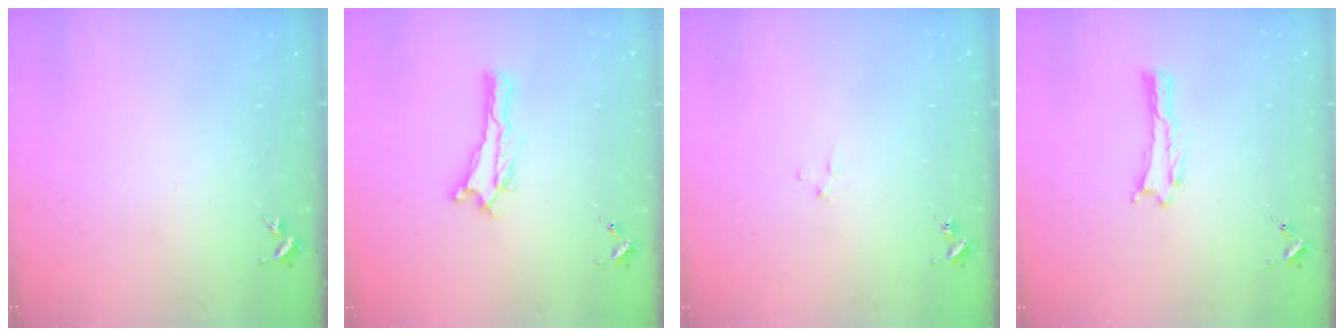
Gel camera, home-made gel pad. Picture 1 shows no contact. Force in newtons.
{"total": 0.0}
{"total": 1.8, "press": 1.8, "slide": 0.1}
{"total": 0.0}